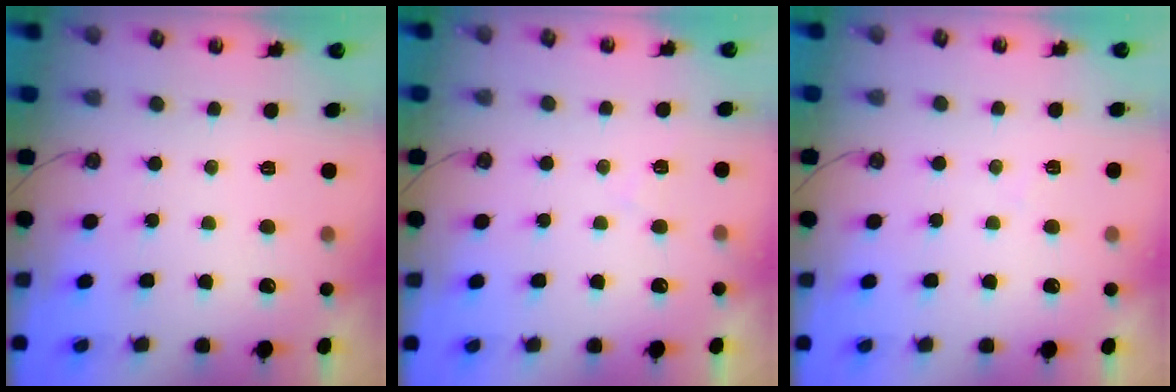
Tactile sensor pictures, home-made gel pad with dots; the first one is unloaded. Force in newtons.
{"total": 4.1, "press": 4.0, "slide": 0.6}
{"total": 3.4, "press": 3.3, "slide": 0.6}